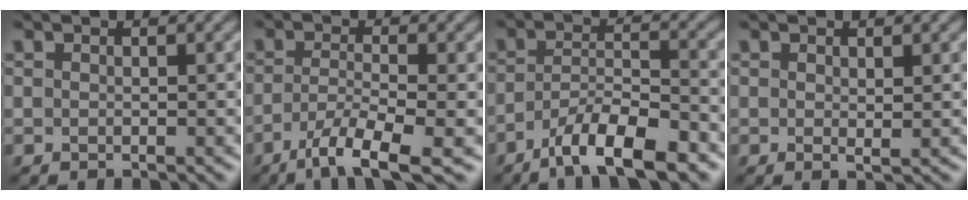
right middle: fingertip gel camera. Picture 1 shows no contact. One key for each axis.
{"total": 5.5, "fx": -3.2, "fy": 0.9, "fz": 4.3, "tx": -0.080, "ty": -0.008, "tz": -0.065}
{"total": 8.3, "fx": -5.9, "fy": 2.1, "fz": 5.4, "tx": -0.085, "ty": 0.004, "tz": -0.103}
{"total": 0.7, "fx": 0.3, "fy": 0.1, "fz": 0.7, "tx": -0.010, "ty": -0.005, "tz": 0.003}